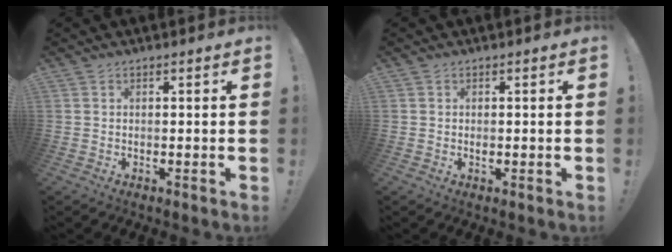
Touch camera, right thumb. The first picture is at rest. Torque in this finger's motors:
{"motor_torque": [-0.09, 0.06, 0.01, 0.23, -0.06]}